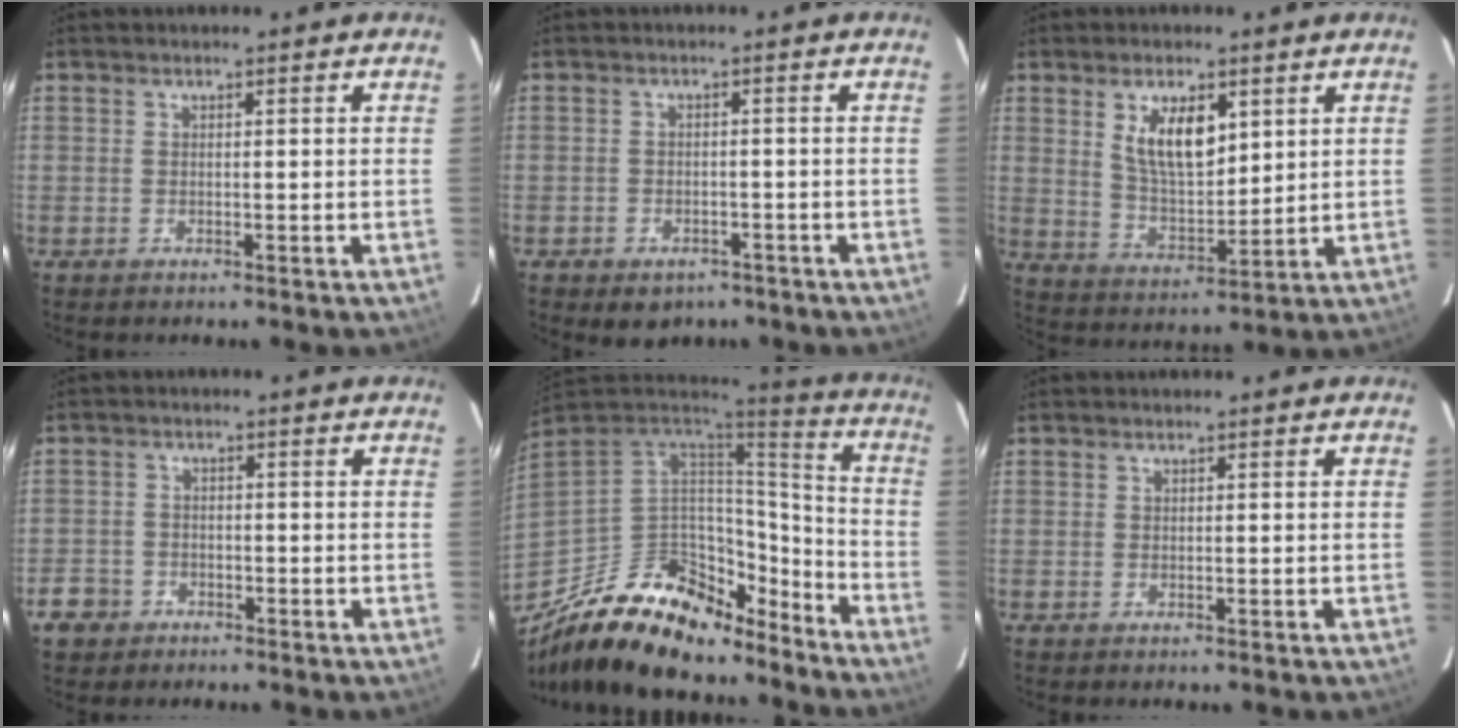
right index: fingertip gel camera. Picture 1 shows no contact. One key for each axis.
{"total": 5.9, "fx": -3.9, "fy": 3.8, "fz": 2.1, "tx": -0.044, "ty": 0.002, "tz": -0.042}
{"total": 9.6, "fx": 4.2, "fy": 4.3, "fz": 7.6, "tx": -0.135, "ty": 0.000, "tz": 0.088}
{"total": 4.9, "fx": -2.7, "fy": 3.9, "fz": 0.8, "tx": -0.030, "ty": 0.020, "tz": -0.046}
{"total": 27.0, "fx": -18.0, "fy": 13.1, "fz": 15.3, "tx": -0.301, "ty": 0.007, "tz": -0.276}
{"total": 0.0}